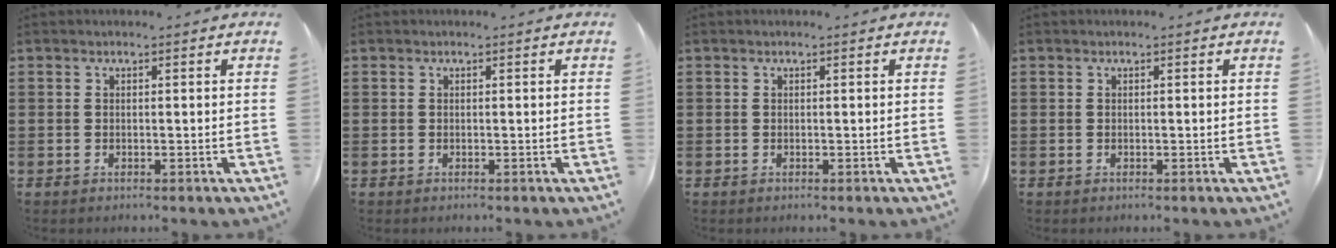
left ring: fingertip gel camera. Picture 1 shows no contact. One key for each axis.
{"total": 0.0}
{"total": 0.0}
{"total": 0.0}